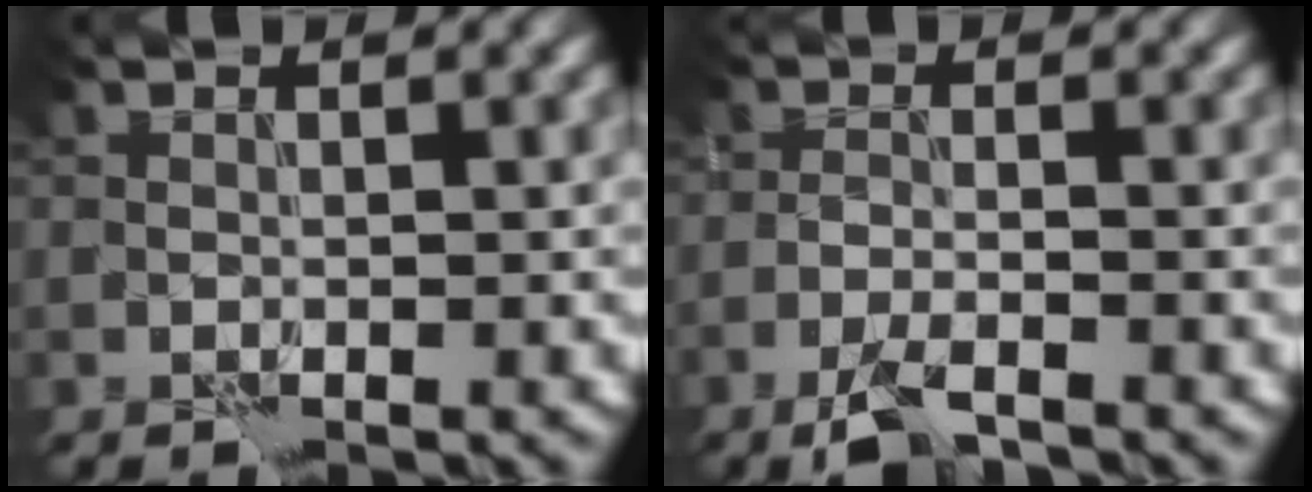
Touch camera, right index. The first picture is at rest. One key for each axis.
{"total": 3.1, "fx": -2.3, "fy": 0.7, "fz": 2.0, "tx": -0.047, "ty": -0.002, "tz": -0.051}